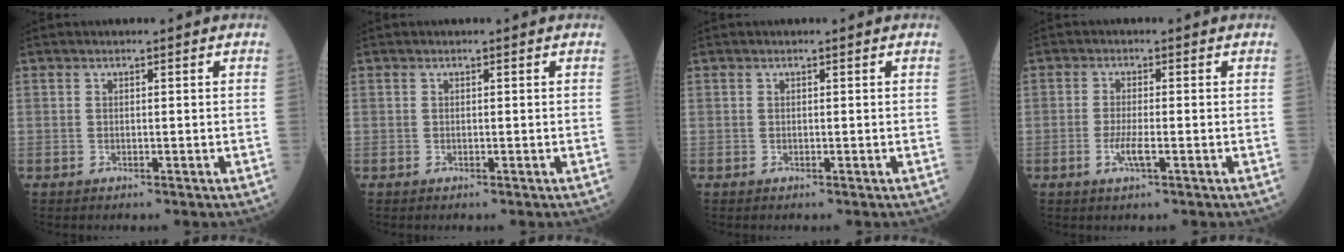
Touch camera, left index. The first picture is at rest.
{"total": 0.0}
{"total": 0.0}
{"total": 2.8, "force": [-1.1, 0.3, 2.6], "torque": [-0.055, -0.003, -0.021]}